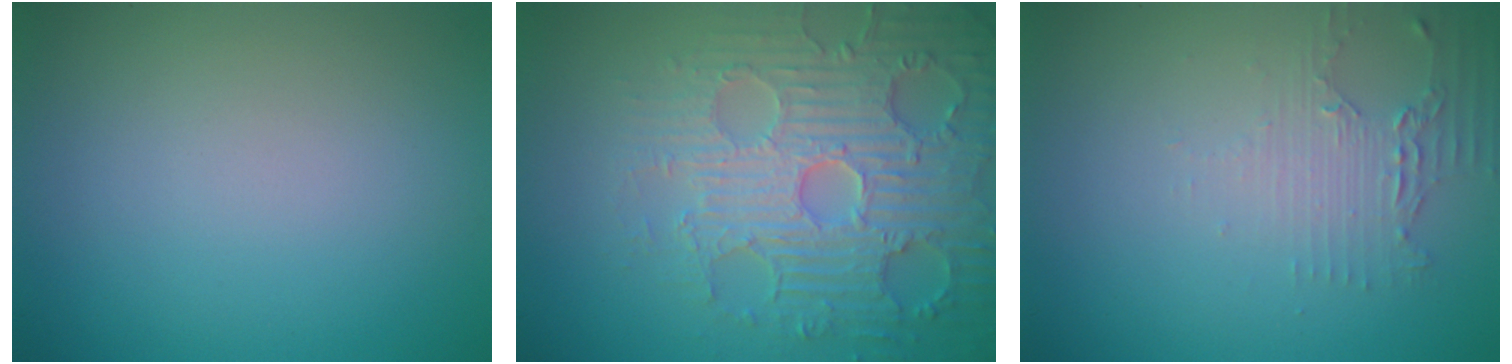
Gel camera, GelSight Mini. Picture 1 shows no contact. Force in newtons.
{"total": 6.8, "press": 5.8, "slide": 3.5}
{"total": 2.1, "press": 1.6, "slide": 1.4}